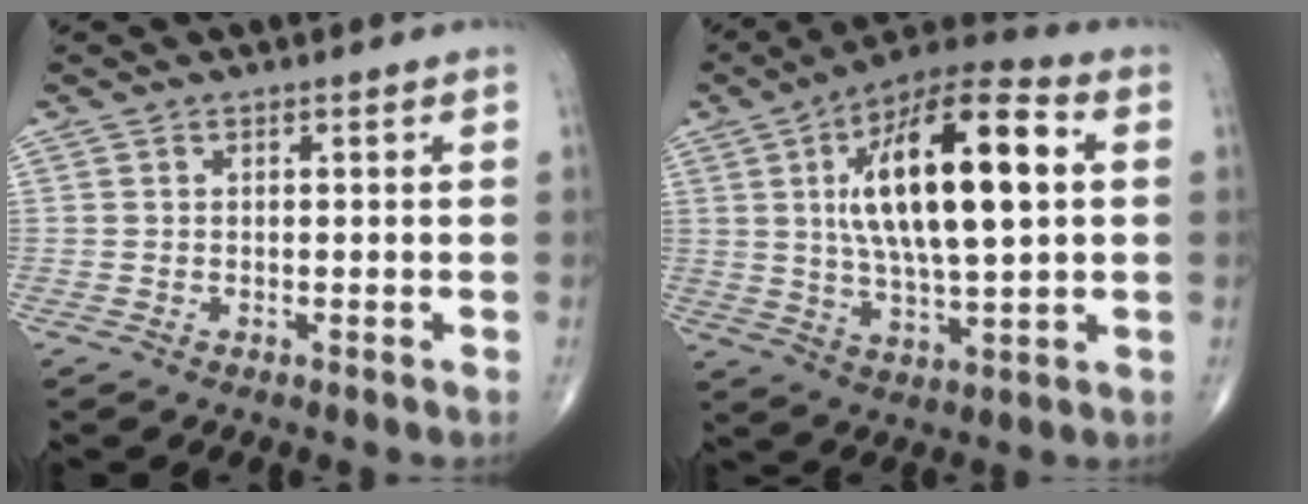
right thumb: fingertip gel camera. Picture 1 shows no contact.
{"total": 21.5, "force": [4.1, 7.7, 19.7], "torque": [-0.323, 0.010, 0.063]}